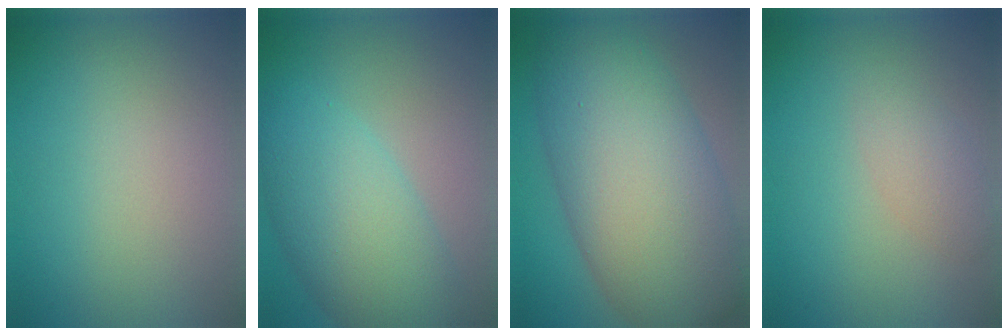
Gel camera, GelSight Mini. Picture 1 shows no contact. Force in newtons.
{"total": 7.2, "press": 7.2, "slide": 0.2}
{"total": 12.2, "press": 12.2, "slide": 0.4}
{"total": 1.8, "press": 1.8, "slide": 0.2}